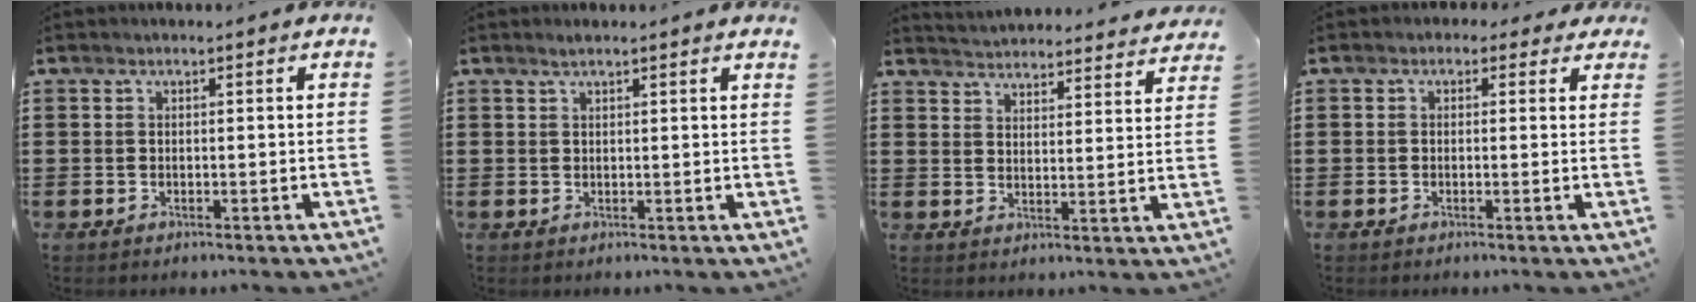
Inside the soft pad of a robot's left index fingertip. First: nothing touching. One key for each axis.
{"total": 1.5, "fx": 1.3, "fy": -0.2, "fz": 0.7, "tx": -0.015, "ty": 0.000, "tz": 0.025}
{"total": 4.2, "fx": 4.2, "fy": -0.3, "fz": 0.0, "tx": -0.018, "ty": -0.027, "tz": 0.073}
{"total": 1.3, "fx": 0.0, "fy": 1.2, "fz": 0.6, "tx": -0.015, "ty": 0.006, "tz": -0.002}